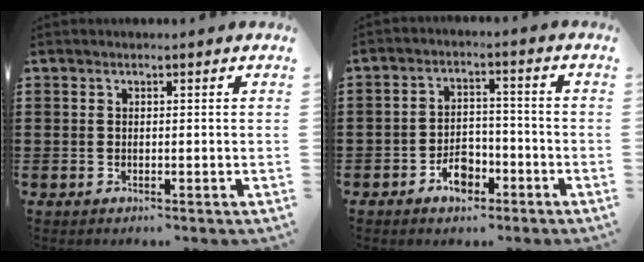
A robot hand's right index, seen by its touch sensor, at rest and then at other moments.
{"total": 4.7, "force": [-2.9, 2.7, 2.5], "torque": [-0.032, 0.008, -0.054]}